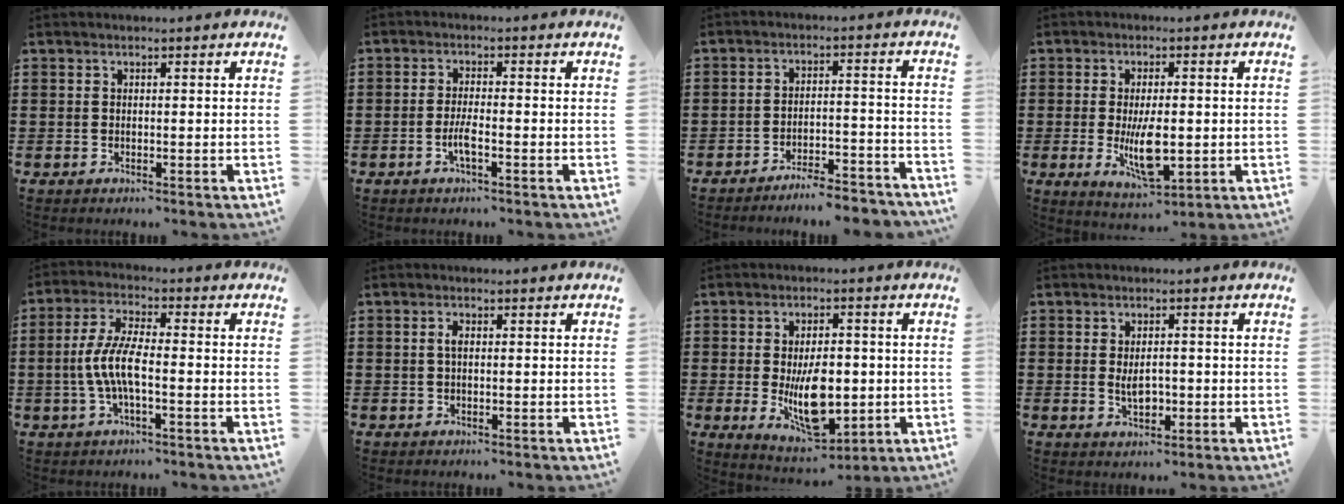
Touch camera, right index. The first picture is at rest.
{"total": 3.0, "force": [-1.2, 0.4, 2.7], "torque": [-0.063, -0.005, -0.026]}
{"total": 5.0, "force": [-4.8, -0.1, 1.2], "torque": [-0.023, 0.000, -0.096]}
{"total": 7.6, "force": [-0.9, 2.8, 7.0], "torque": [-0.139, -0.013, -0.019]}
{"total": 6.7, "force": [-1.6, 1.9, 6.2], "torque": [-0.149, -0.011, -0.040]}
{"total": 1.6, "force": [0.2, 0.7, 1.4], "torque": [-0.030, 0.004, 0.001]}
{"total": 10.1, "force": [-1.3, 5.0, 8.7], "torque": [-0.150, -0.011, -0.024]}
{"total": 3.8, "force": [-0.3, 1.9, 3.2], "torque": [-0.054, 0.002, -0.007]}